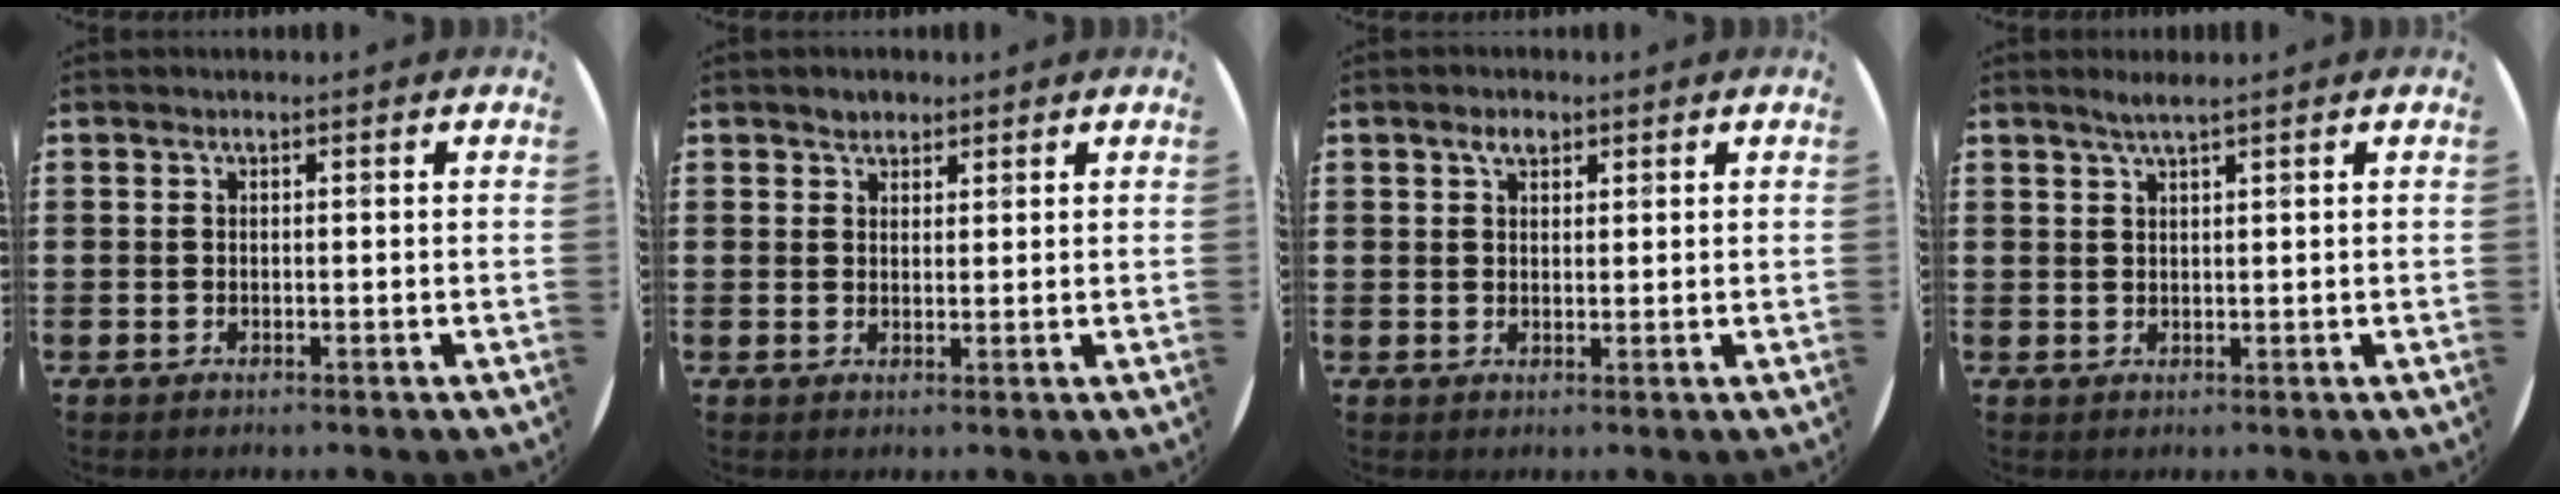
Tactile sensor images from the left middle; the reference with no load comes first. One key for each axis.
{"total": 1.7, "fx": 1.6, "fy": 0.7, "fz": 0.0, "tx": 0.005, "ty": 0.001, "tz": 0.029}
{"total": 2.2, "fx": 1.6, "fy": 1.2, "fz": 1.0, "tx": -0.006, "ty": -0.001, "tz": 0.025}
{"total": 1.8, "fx": 1.4, "fy": -0.1, "fz": 1.1, "tx": -0.021, "ty": 0.002, "tz": 0.024}